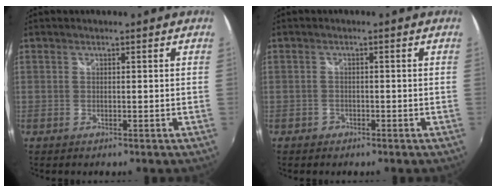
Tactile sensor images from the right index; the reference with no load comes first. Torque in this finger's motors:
{"motor_torque": [0.00, 0.00, 0.05, -0.01]}